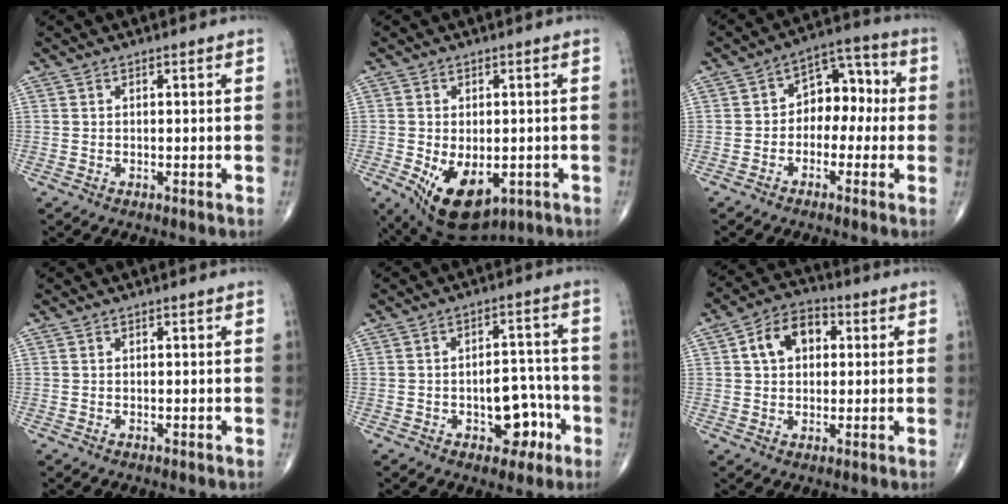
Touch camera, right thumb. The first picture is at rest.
{"total": 12.1, "force": [-4.0, 7.0, 9.0], "torque": [-0.133, -0.007, -0.043]}
{"total": 8.9, "force": [-0.8, 6.3, 6.3], "torque": [-0.052, 0.041, -0.029]}
{"total": 0.0}
{"total": 8.5, "force": [-3.3, 5.2, 5.9], "torque": [-0.044, 0.038, -0.041]}
{"total": 9.0, "force": [2.1, 6.3, 6.1], "torque": [-0.086, 0.016, 0.028]}